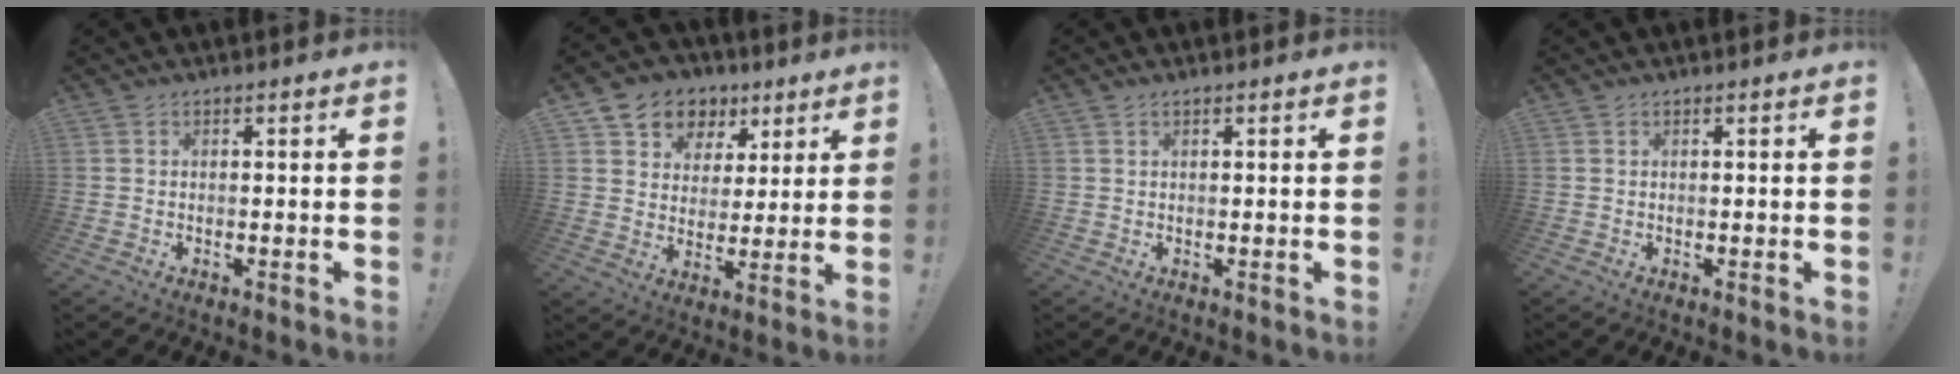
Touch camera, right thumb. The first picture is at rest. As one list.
[{"total": 8.5, "force": [4.2, 7.2, 1.5], "torque": [-0.028, -0.032, 0.086]}, {"total": 0.9, "force": [0.5, 0.2, 0.6], "torque": [-0.020, 0.003, 0.011]}, {"total": 0.0}]